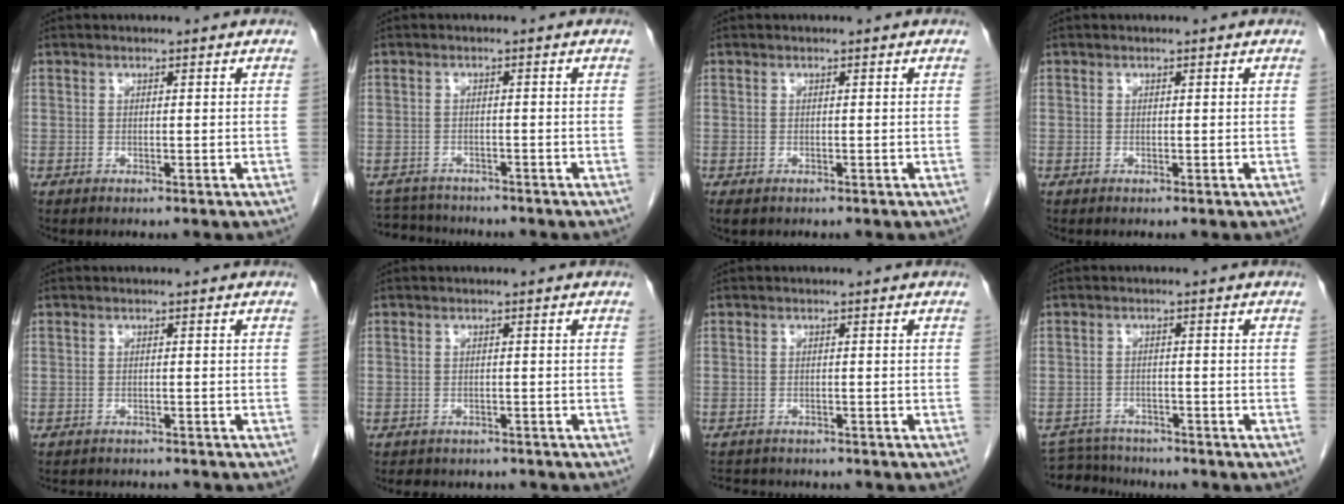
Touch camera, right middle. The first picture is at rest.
{"total": 5.7, "force": [-5.6, 1.3, 0.5], "torque": [-0.008, -0.002, -0.088]}
{"total": 1.4, "force": [-0.9, 0.9, 0.6], "torque": [-0.011, -0.001, -0.009]}
{"total": 0.0}
{"total": 5.9, "force": [-5.6, 1.3, 1.4], "torque": [-0.016, -0.003, -0.072]}
{"total": 6.1, "force": [-5.3, 2.6, 1.4], "torque": [-0.020, 0.004, -0.062]}
{"total": 7.0, "force": [-6.5, 2.1, 1.9], "torque": [-0.029, -0.002, -0.087]}
{"total": 6.4, "force": [-6.2, 1.4, 0.4], "torque": [-0.007, -0.002, -0.103]}